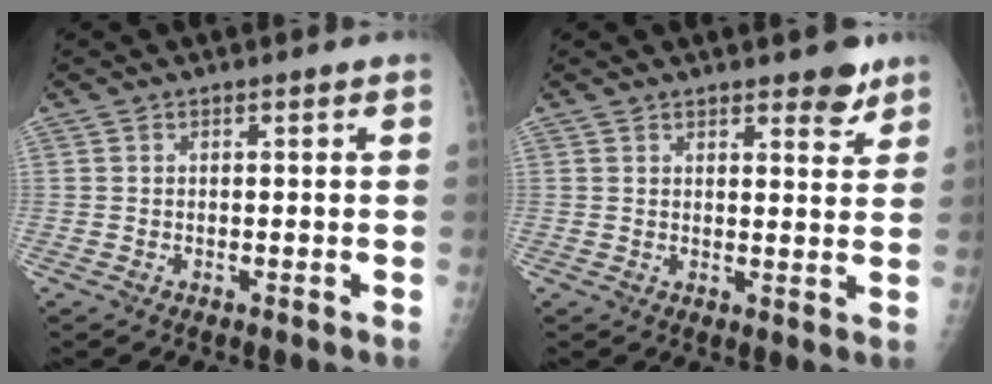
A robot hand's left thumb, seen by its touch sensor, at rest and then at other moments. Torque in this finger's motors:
{"motor_torque": [0.05, 0.10, -0.30, -0.18, 0.01]}